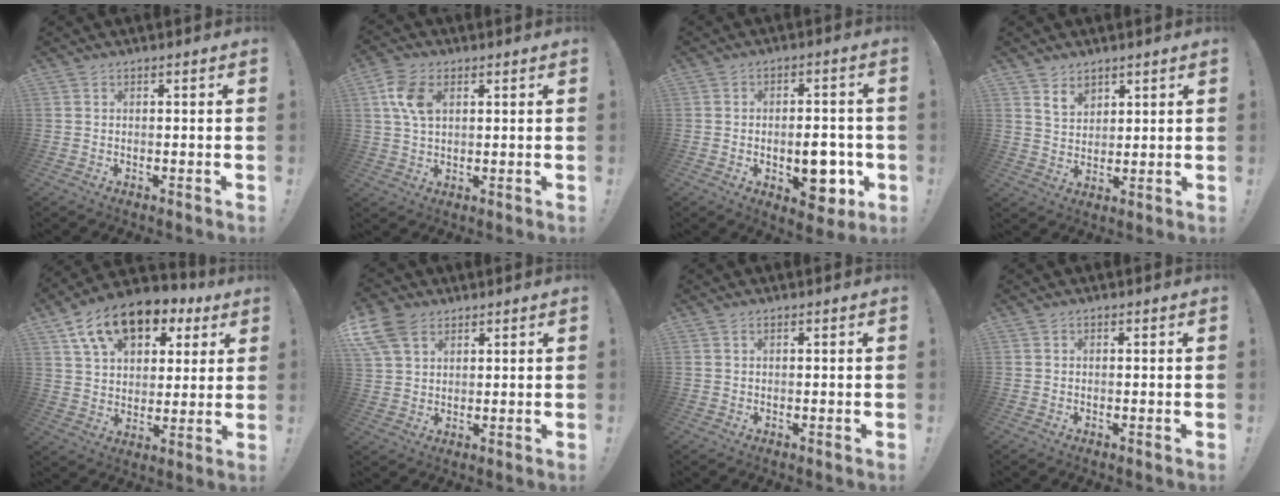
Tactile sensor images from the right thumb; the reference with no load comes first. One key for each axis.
{"total": 8.9, "fx": 3.0, "fy": 5.5, "fz": 6.4, "tx": -0.130, "ty": -0.001, "tz": 0.054}
{"total": 11.0, "fx": -3.6, "fy": 6.4, "fz": 8.2, "tx": -0.085, "ty": 0.015, "tz": -0.051}
{"total": 6.2, "fx": 4.4, "fy": 3.8, "fz": 2.0, "tx": -0.036, "ty": -0.022, "tz": 0.083}
{"total": 15.8, "fx": 8.9, "fy": 9.8, "fz": 8.7, "tx": -0.146, "ty": -0.042, "tz": 0.164}
{"total": 10.2, "fx": 5.6, "fy": 6.7, "fz": 5.4, "tx": -0.115, "ty": -0.017, "tz": 0.111}
{"total": 0.9, "fx": 0.5, "fy": 0.5, "fz": 0.5, "tx": -0.018, "ty": 0.004, "tz": 0.011}
{"total": 0.0}